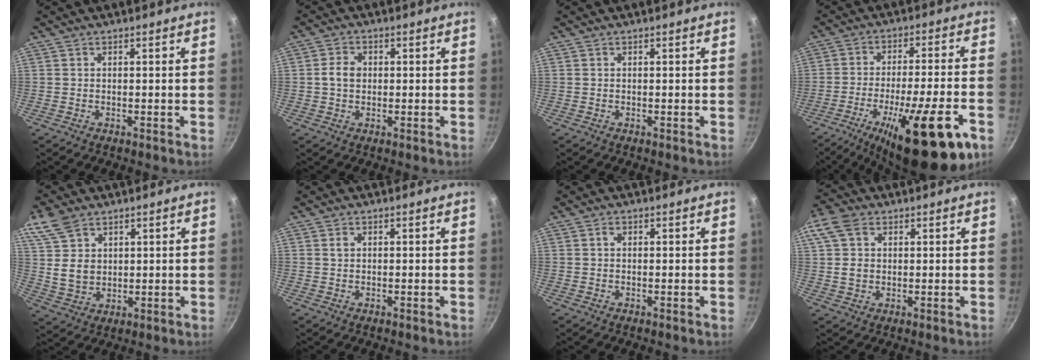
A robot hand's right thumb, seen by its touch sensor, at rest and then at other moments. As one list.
[{"total": 3.8, "force": [0.2, 3.0, 2.4], "torque": [-0.035, 0.008, -0.002]}, {"total": 0.0}, {"total": 22.4, "force": [-10.7, 5.6, 18.9], "torque": [-0.273, 0.023, -0.160]}, {"total": 8.9, "force": [4.6, 6.0, 4.5], "torque": [-0.066, -0.020, 0.095]}, {"total": 1.0, "force": [0.3, 0.8, 0.5], "torque": [-0.006, 0.002, 0.004]}, {"total": 0.9, "force": [0.2, 0.7, 0.5], "torque": [-0.008, 0.005, 0.002]}, {"total": 8.3, "force": [2.5, 6.2, 4.9], "torque": [-0.087, 0.000, 0.038]}]